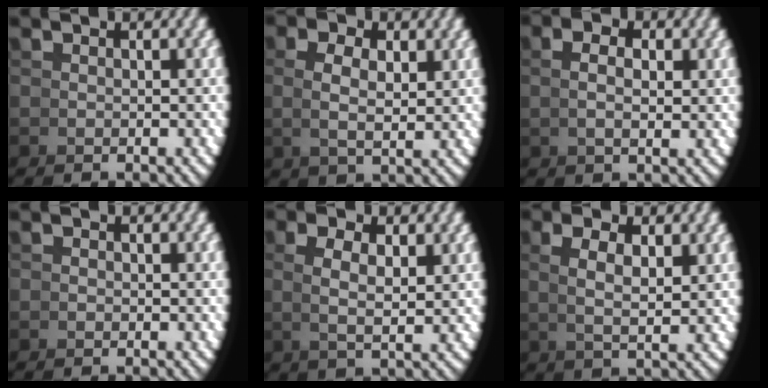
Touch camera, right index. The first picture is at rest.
{"total": 2.2, "force": [1.3, 0.3, 1.8], "torque": [-0.026, -0.001, 0.031]}
{"total": 1.6, "force": [0.9, -0.2, 1.3], "torque": [-0.018, 0.005, 0.020]}
{"total": 0.7, "force": [-0.2, -0.6, -0.3], "torque": [0.012, 0.003, -0.007]}
{"total": 2.6, "force": [1.4, 0.1, 2.2], "torque": [-0.032, 0.001, 0.032]}
{"total": 2.9, "force": [1.7, 0.1, 2.4], "torque": [-0.034, 0.003, 0.037]}